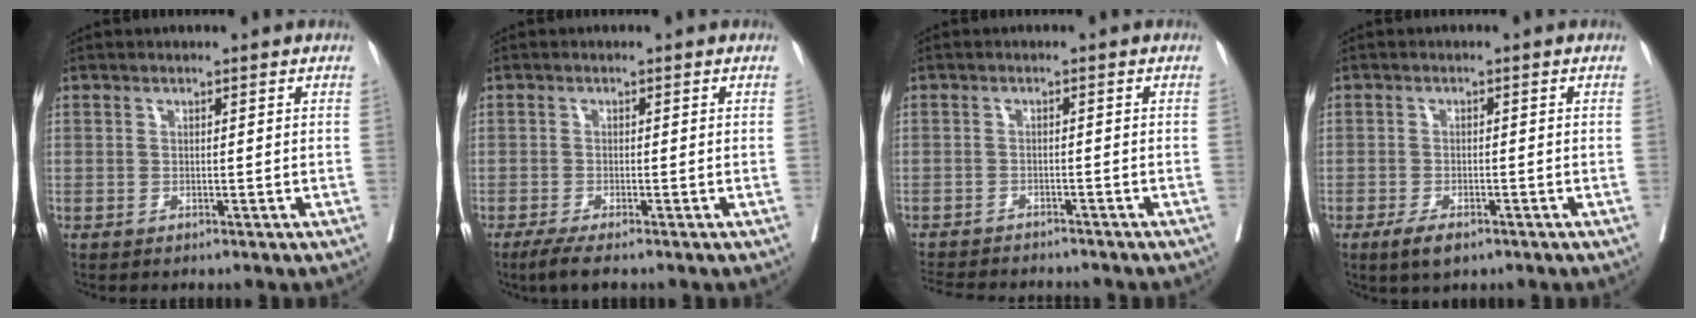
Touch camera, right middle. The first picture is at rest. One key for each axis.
{"total": 3.2, "fx": -2.3, "fy": -0.1, "fz": 2.2, "tx": -0.039, "ty": -0.010, "tz": -0.045}
{"total": 11.0, "fx": -10.1, "fy": 2.1, "fz": 3.8, "tx": -0.068, "ty": -0.008, "tz": -0.138}
{"total": 3.4, "fx": -2.2, "fy": 1.0, "fz": 2.5, "tx": -0.048, "ty": -0.004, "tz": -0.036}